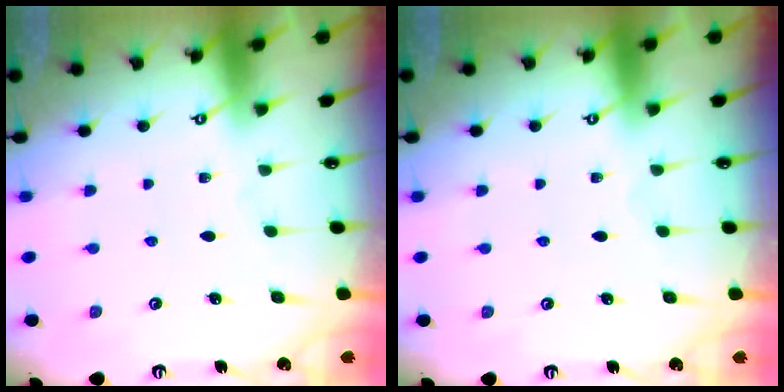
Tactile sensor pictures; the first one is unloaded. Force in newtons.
{"total": 0.0}